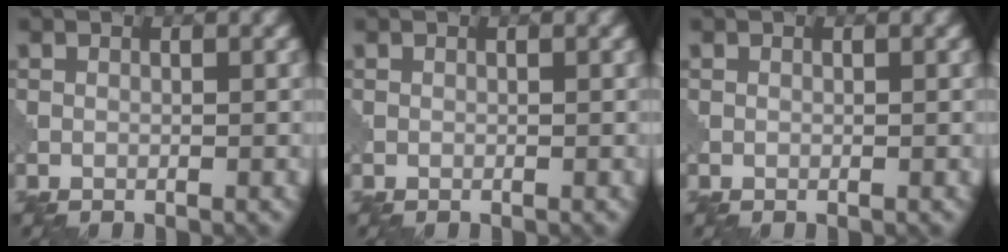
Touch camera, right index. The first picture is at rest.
{"total": 0.0}
{"total": 0.0}